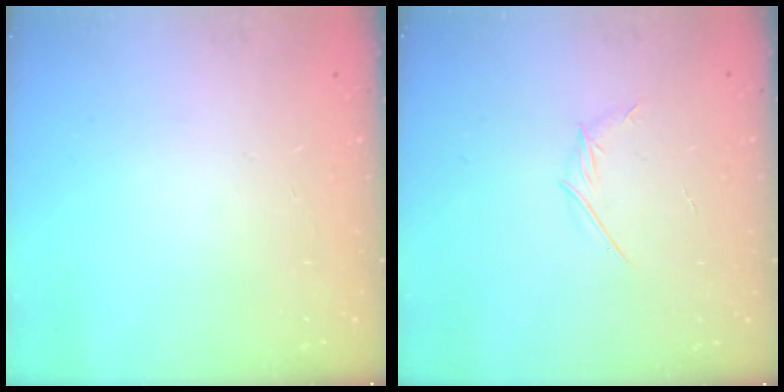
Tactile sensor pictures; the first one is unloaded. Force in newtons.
{"total": 3.6, "press": 3.4, "slide": 0.9}